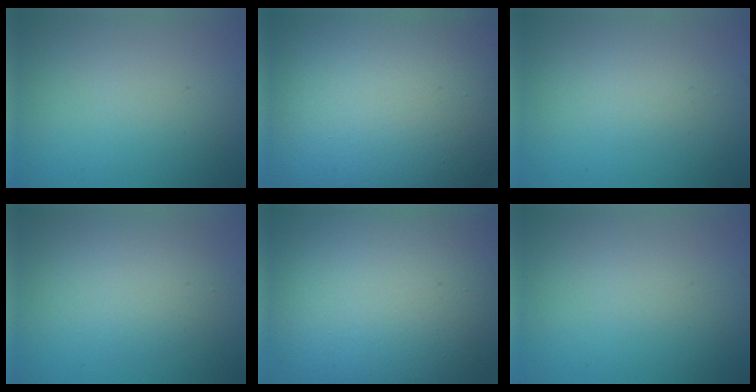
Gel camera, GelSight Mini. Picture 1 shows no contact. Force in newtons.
{"total": 24.5, "press": 24.5, "slide": 0.8}
{"total": 1.4, "press": 1.4, "slide": 0.0}
{"total": 3.1, "press": 3.1, "slide": 0.1}
{"total": 19.3, "press": 19.3, "slide": 0.3}
{"total": 0.7, "press": 0.7, "slide": 0.1}